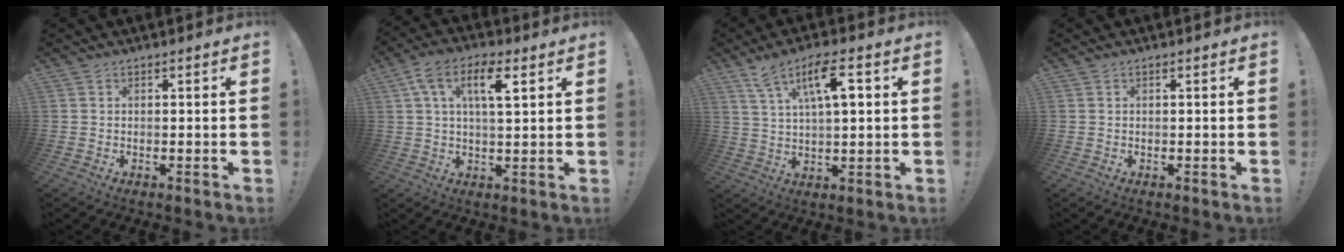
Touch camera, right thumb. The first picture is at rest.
{"total": 9.7, "force": [3.5, 3.8, 8.2], "torque": [-0.134, 0.002, 0.058]}
{"total": 11.2, "force": [4.2, 3.6, 9.7], "torque": [-0.156, -0.004, 0.071]}
{"total": 0.0}